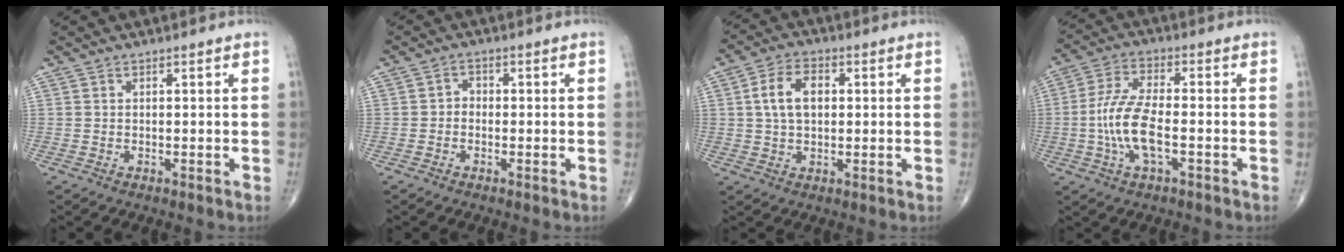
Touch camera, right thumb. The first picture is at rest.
{"total": 1.6, "force": [-0.6, 1.3, 0.8], "torque": [0.002, 0.007, -0.018]}
{"total": 7.6, "force": [1.2, 4.7, 5.8], "torque": [-0.097, 0.011, 0.018]}
{"total": 10.3, "force": [-2.2, 4.0, 9.2], "torque": [-0.200, 0.020, -0.045]}